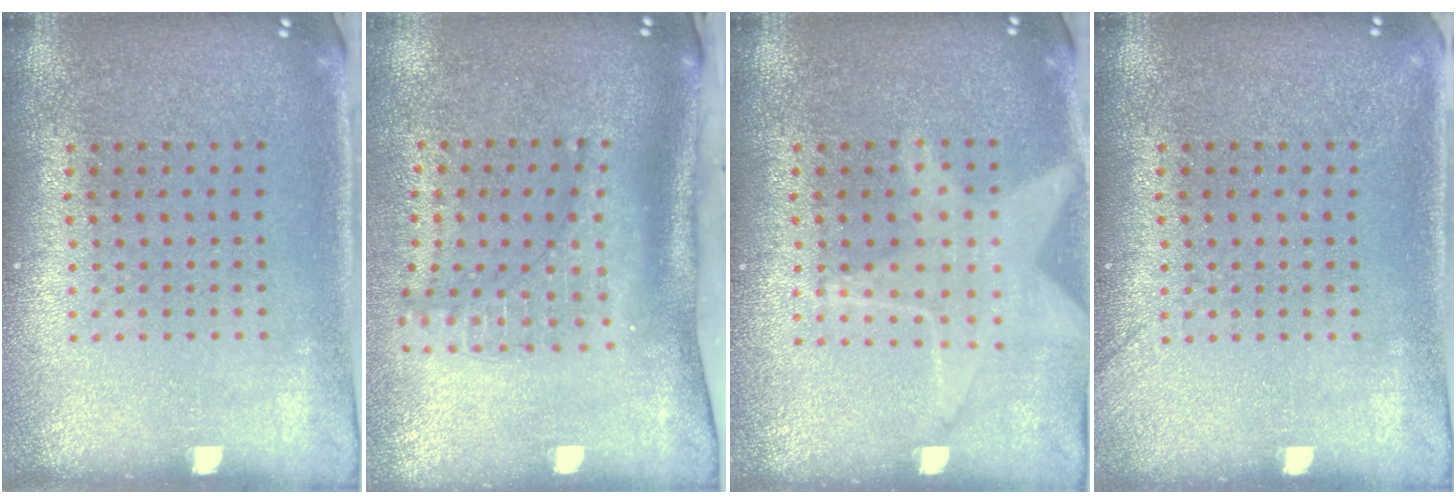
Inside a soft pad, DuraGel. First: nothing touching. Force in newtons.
{"total": 2.2, "press": 1.5, "slide": 1.6}
{"total": 1.3, "press": 1.2, "slide": 0.4}
{"total": 1.1, "press": 1.1, "slide": 0.3}